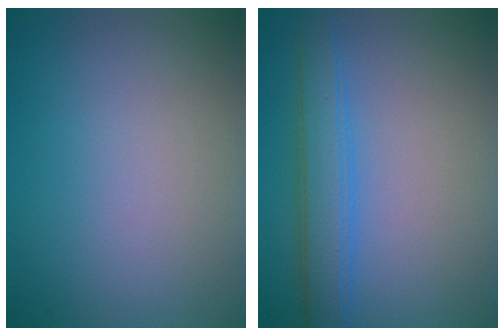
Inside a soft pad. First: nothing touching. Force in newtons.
{"total": 3.8, "press": 3.8, "slide": 0.1}